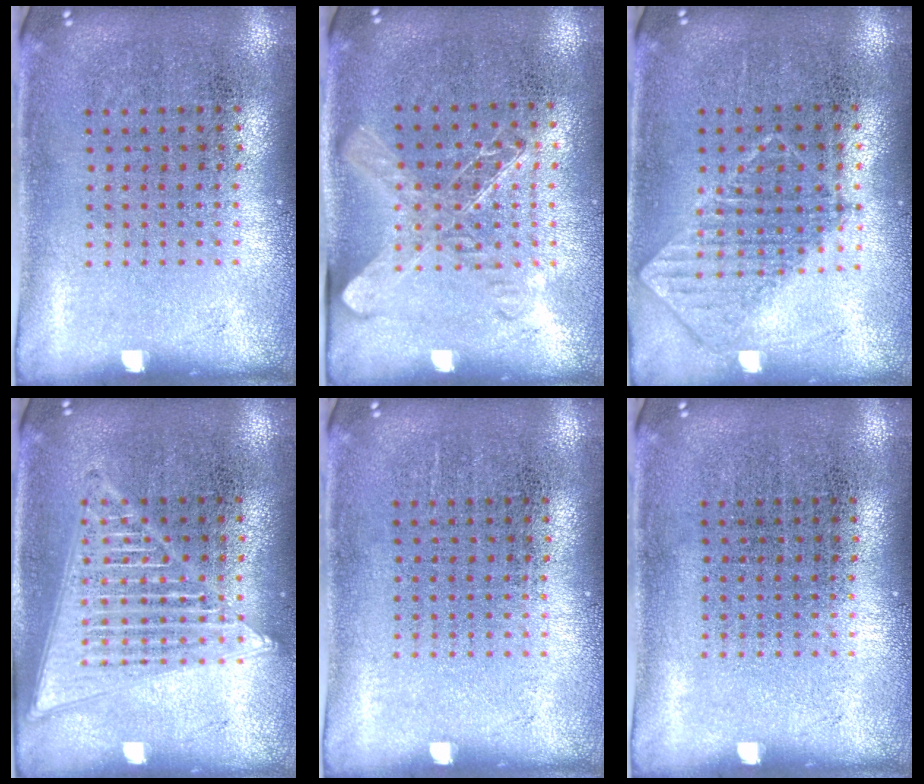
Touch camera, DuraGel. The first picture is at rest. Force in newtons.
{"total": 1.4, "press": 1.2, "slide": 0.7}
{"total": 0.8, "press": 0.8, "slide": 0.1}
{"total": 2.0, "press": 2.0, "slide": 0.2}
{"total": 0.0}
{"total": 0.0}